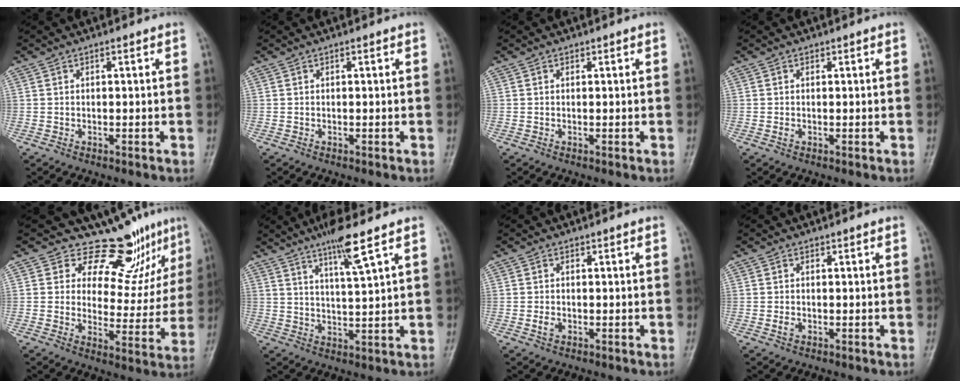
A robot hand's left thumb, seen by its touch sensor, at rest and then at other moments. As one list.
[{"total": 0.0}, {"total": 0.0}, {"total": 0.8, "force": [0.0, 0.7, 0.4], "torque": [-0.005, 0.000, 0.000]}, {"total": 11.9, "force": [9.9, 5.1, 4.3], "torque": [-0.010, -0.080, 0.132]}, {"total": 7.5, "force": [4.7, 0.1, 5.8], "torque": [-0.106, -0.029, 0.086]}, {"total": 1.7, "force": [-0.4, 1.3, 0.9], "torque": [-0.013, 0.001, -0.009]}, {"total": 1.3, "force": [-0.3, 1.1, 0.7], "torque": [-0.010, 0.000, -0.006]}]